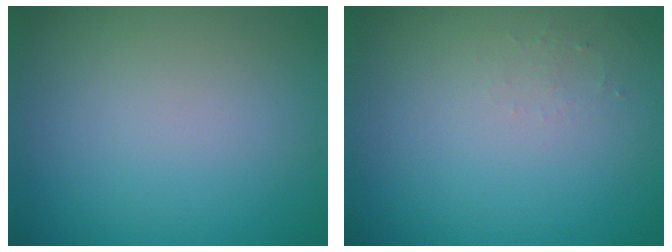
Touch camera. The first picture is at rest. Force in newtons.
{"total": 0.8, "press": 0.8, "slide": 0.3}